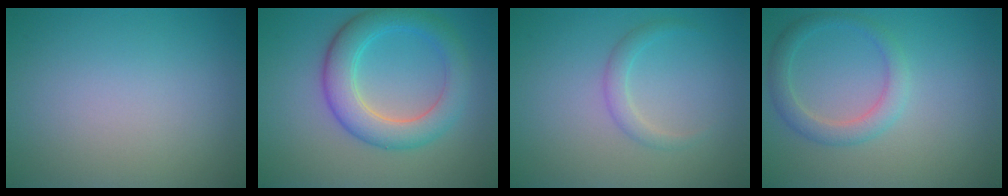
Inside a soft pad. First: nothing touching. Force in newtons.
{"total": 5.4, "press": 5.4, "slide": 0.1}
{"total": 1.5, "press": 1.5, "slide": 0.0}
{"total": 2.6, "press": 2.6, "slide": 0.2}